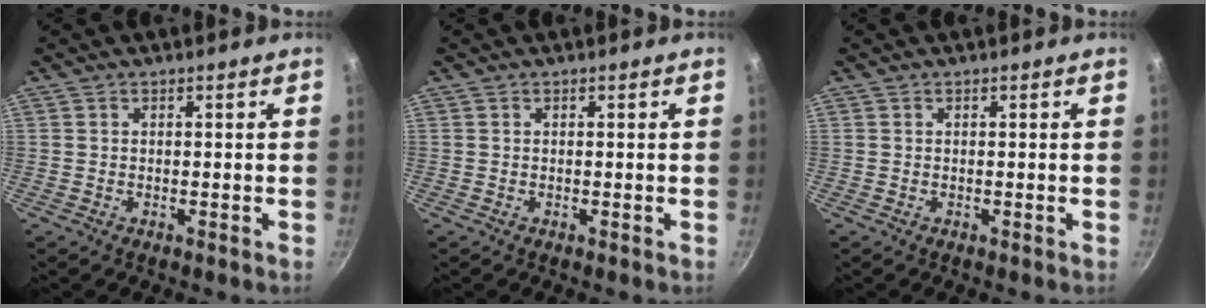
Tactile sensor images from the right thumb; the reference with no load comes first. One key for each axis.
{"total": 0.0}
{"total": 0.0}